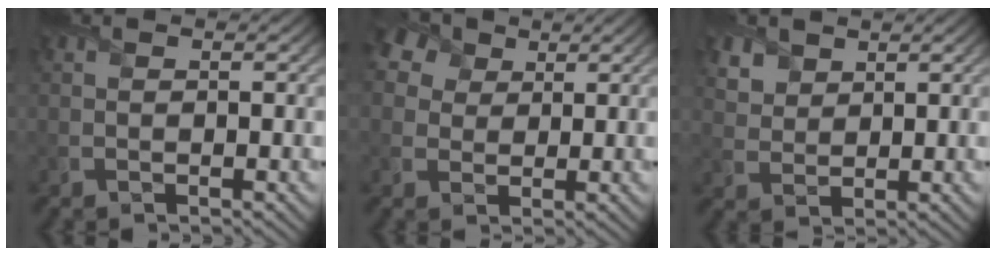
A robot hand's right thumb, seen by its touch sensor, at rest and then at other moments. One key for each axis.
{"total": 6.5, "fx": 3.3, "fy": 4.5, "fz": 3.2, "tx": -0.098, "ty": 0.021, "tz": 0.051}
{"total": 3.4, "fx": 2.2, "fy": 2.3, "fz": 1.1, "tx": -0.044, "ty": -0.009, "tz": 0.053}